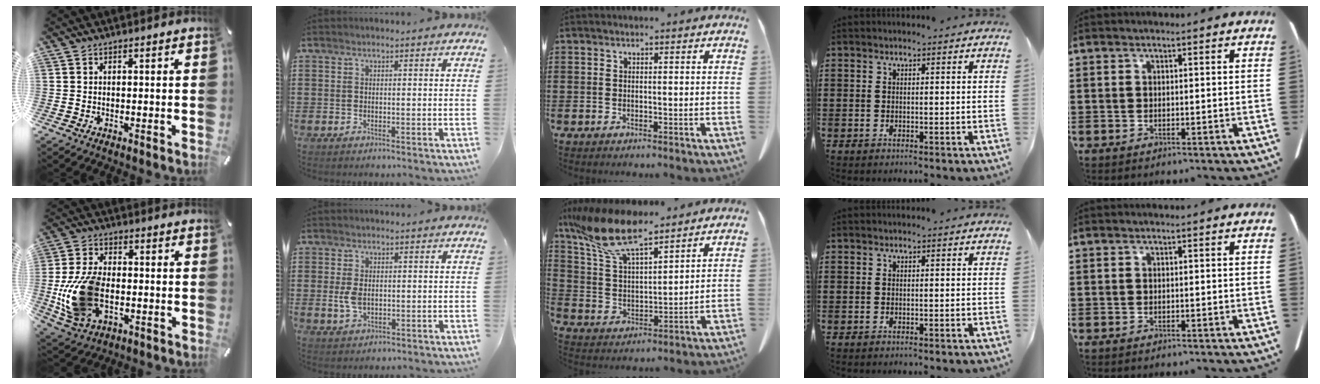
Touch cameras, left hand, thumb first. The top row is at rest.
{"thumb": {"total": 15.9, "force": [-3.3, 10.4, 11.5], "torque": [-0.254, 0.004, -0.056]}, "index": {"total": 3.5, "force": [0.1, 2.0, 2.9], "torque": [-0.073, -0.001, -0.002]}, "middle": {"total": 12.0, "force": [9.0, 3.2, 7.3], "torque": [-0.182, -0.036, 0.158]}}